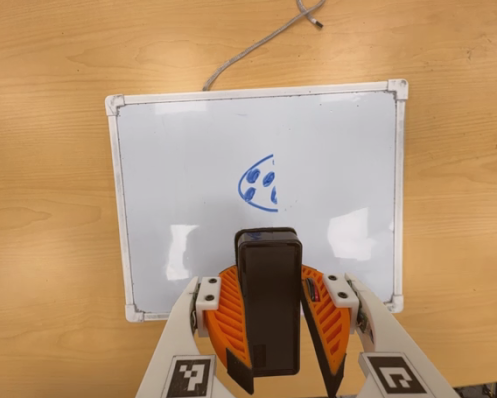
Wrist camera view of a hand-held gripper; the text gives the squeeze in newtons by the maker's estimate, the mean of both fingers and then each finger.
{"total": 10.6, "left": 10.0, "right": 11.2}